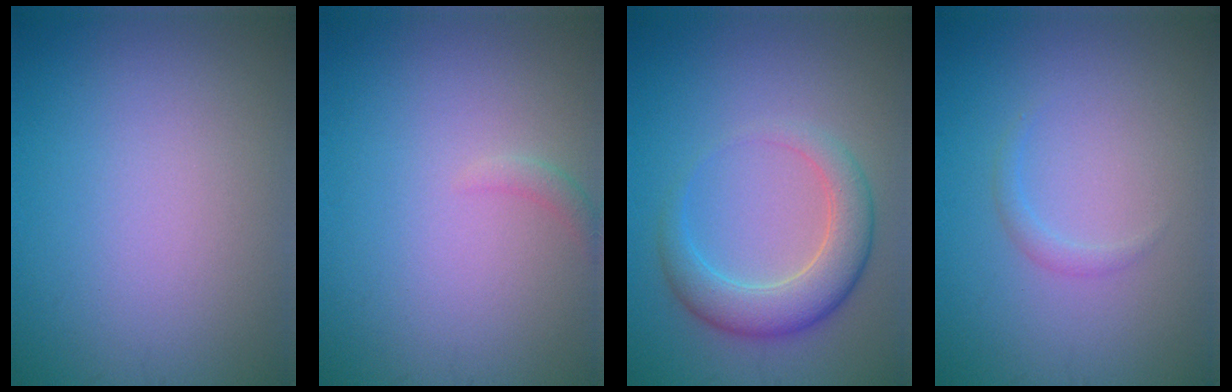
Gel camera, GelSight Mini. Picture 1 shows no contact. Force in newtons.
{"total": 0.9, "press": 0.8, "slide": 0.1}
{"total": 4.7, "press": 4.7, "slide": 0.4}
{"total": 0.9, "press": 0.9, "slide": 0.0}